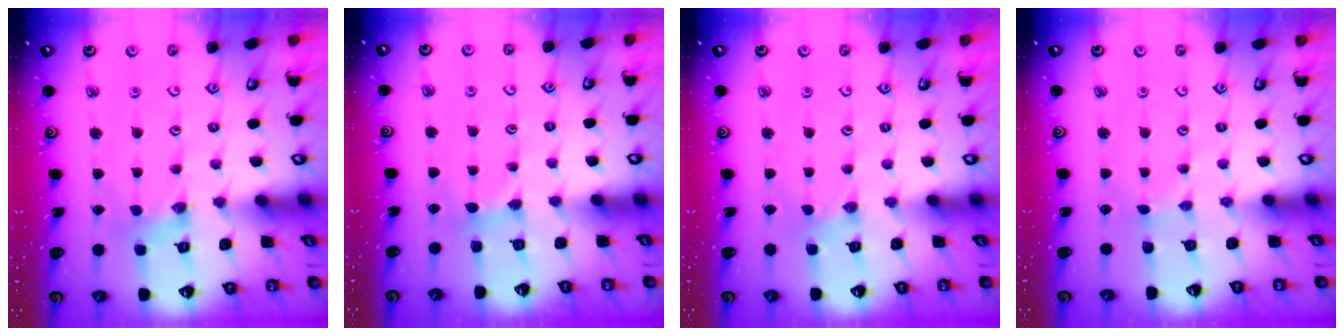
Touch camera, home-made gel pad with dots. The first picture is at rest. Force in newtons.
{"total": 2.4, "press": 2.4, "slide": 0.3}
{"total": 0.0}
{"total": 1.0, "press": 0.9, "slide": 0.2}